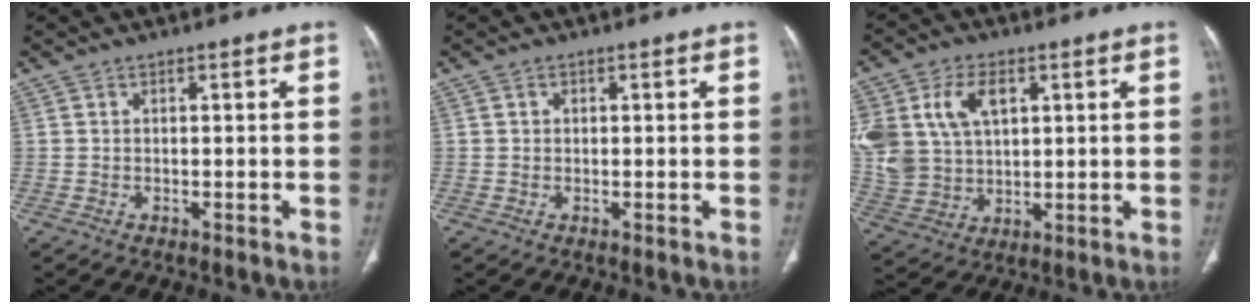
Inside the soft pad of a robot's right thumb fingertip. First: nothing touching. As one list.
[{"total": 0.7, "force": [0.2, 0.7, 0.2], "torque": [0.001, 0.002, 0.003]}, {"total": 16.1, "force": [4.9, 11.0, 10.7], "torque": [-0.230, -0.004, 0.107]}]